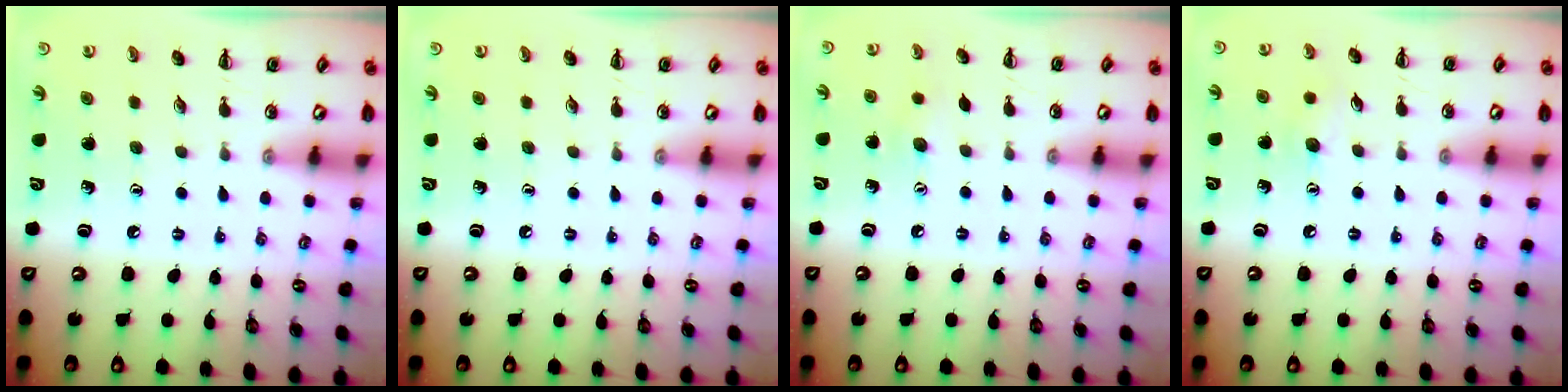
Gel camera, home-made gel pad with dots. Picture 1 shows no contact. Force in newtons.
{"total": 0.0}
{"total": 6.0, "press": 5.8, "slide": 1.2}
{"total": 6.4, "press": 6.2, "slide": 1.4}